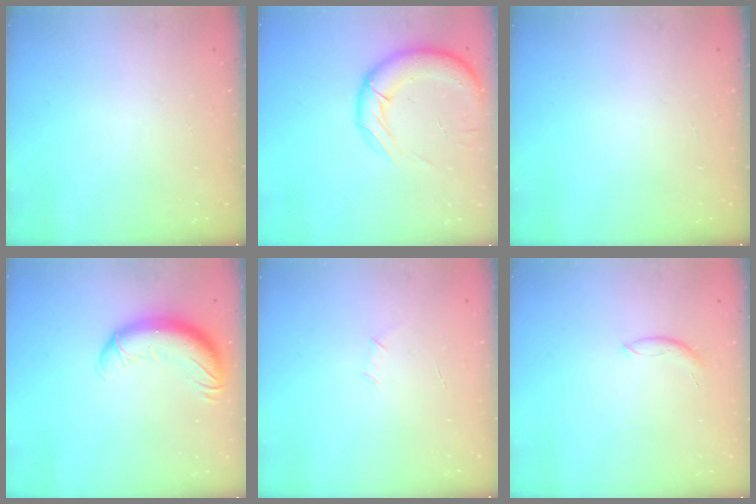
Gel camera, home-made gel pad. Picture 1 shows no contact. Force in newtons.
{"total": 15.3, "press": 14.8, "slide": 3.8}
{"total": 0.0}
{"total": 13.4, "press": 13.0, "slide": 3.2}
{"total": 3.2, "press": 3.1, "slide": 0.8}
{"total": 5.8, "press": 5.7, "slide": 0.7}